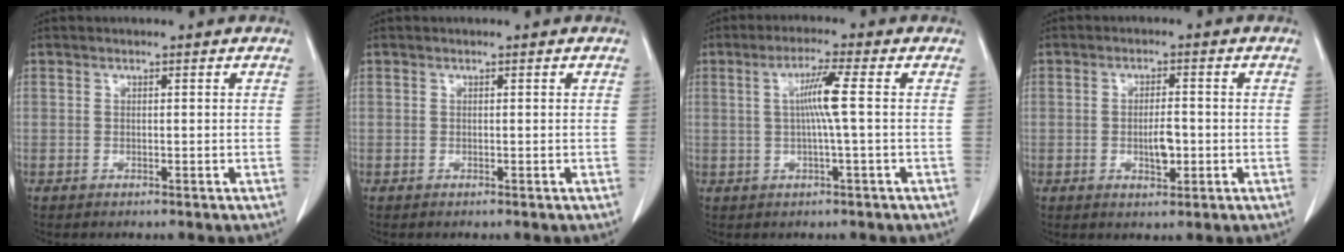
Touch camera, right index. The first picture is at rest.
{"total": 0.0}
{"total": 5.3, "force": [0.5, -0.9, 5.2], "torque": [-0.097, 0.005, 0.012]}
{"total": 3.9, "force": [-0.7, 1.4, 3.6], "torque": [-0.062, -0.001, -0.008]}